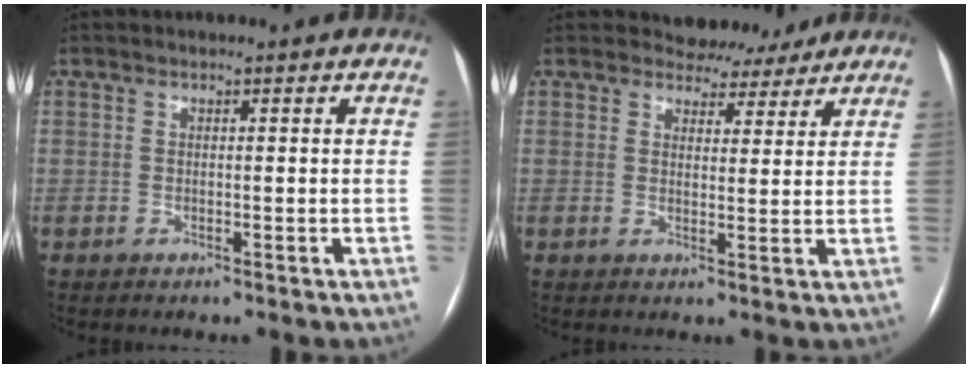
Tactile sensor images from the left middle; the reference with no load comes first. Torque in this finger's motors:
{"motor_torque": [0.04, -0.03, -0.01, -0.01]}